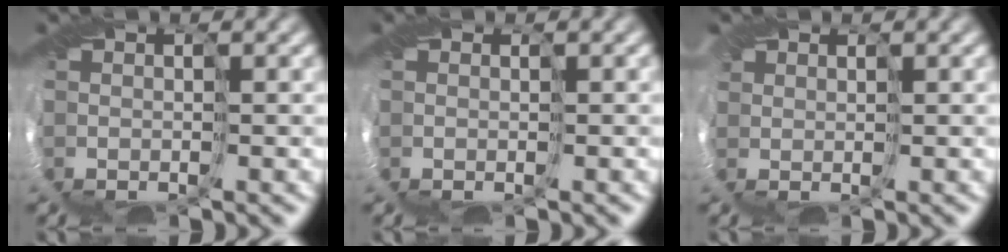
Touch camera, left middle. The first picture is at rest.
{"total": 0.0}
{"total": 1.9, "force": [0.1, -0.9, -1.7], "torque": [0.009, -0.004, 0.025]}